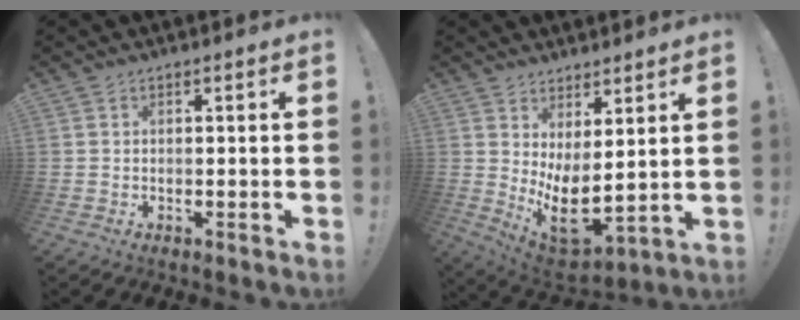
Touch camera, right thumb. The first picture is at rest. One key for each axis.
{"total": 10.6, "fx": 1.4, "fy": 5.1, "fz": 9.1, "tx": -0.131, "ty": -0.039, "tz": 0.037}